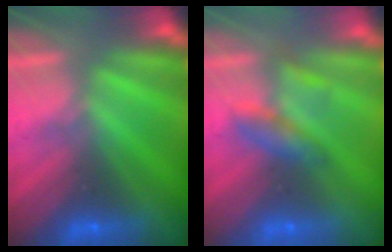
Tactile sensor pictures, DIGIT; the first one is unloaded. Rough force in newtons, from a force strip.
{"total": 2.2}